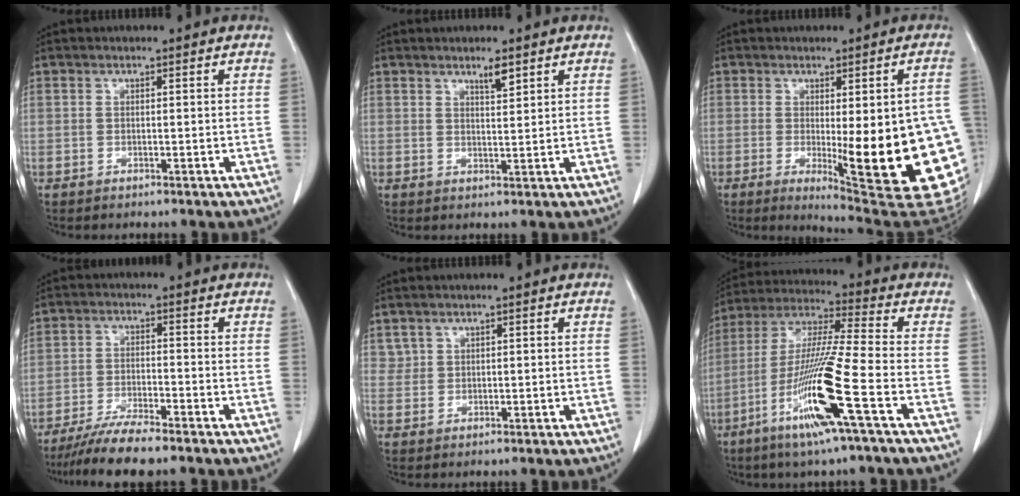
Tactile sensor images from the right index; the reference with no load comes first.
{"total": 2.4, "force": [1.7, 0.3, 1.6], "torque": [-0.031, -0.002, 0.032]}
{"total": 20.2, "force": [-4.3, 3.5, 19.5], "torque": [-0.154, -0.011, -0.039]}
{"total": 6.5, "force": [-5.6, 0.1, 3.4], "torque": [-0.062, -0.021, -0.102]}
{"total": 1.5, "force": [1.1, 1.0, 0.1], "torque": [0.006, 0.003, 0.020]}
{"total": 15.6, "force": [-6.4, -0.9, 14.2], "torque": [-0.291, -0.023, -0.125]}